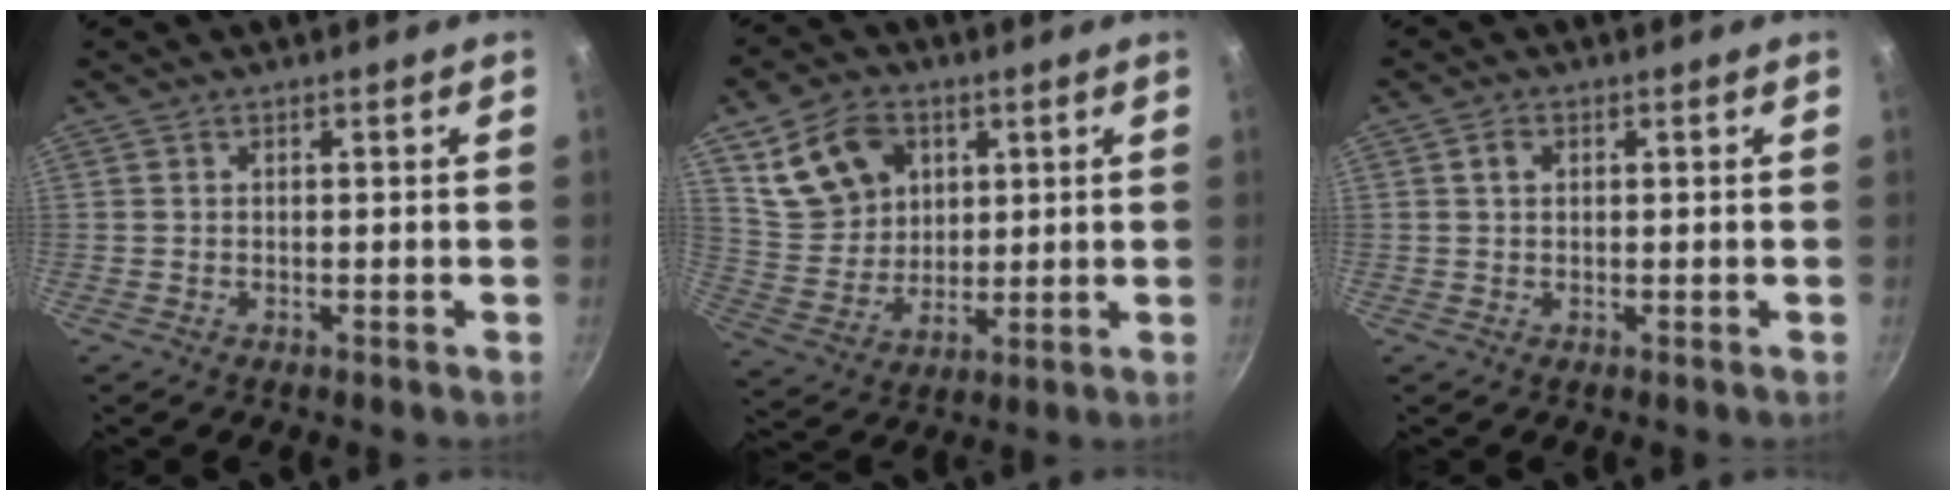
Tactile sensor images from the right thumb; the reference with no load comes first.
{"total": 13.9, "force": [5.4, 10.6, 7.2], "torque": [-0.108, -0.015, 0.112]}
{"total": 1.7, "force": [0.5, 1.3, 1.0], "torque": [-0.014, 0.004, 0.008]}